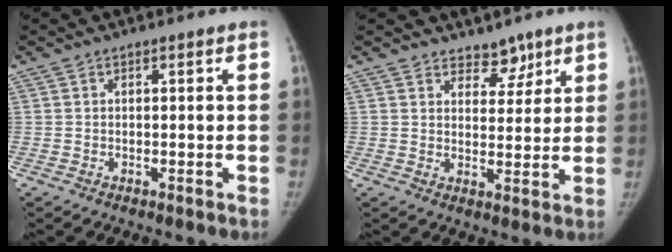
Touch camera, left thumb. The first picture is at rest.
{"total": 4.6, "force": [3.7, 2.5, 1.0], "torque": [0.015, -0.028, 0.058]}